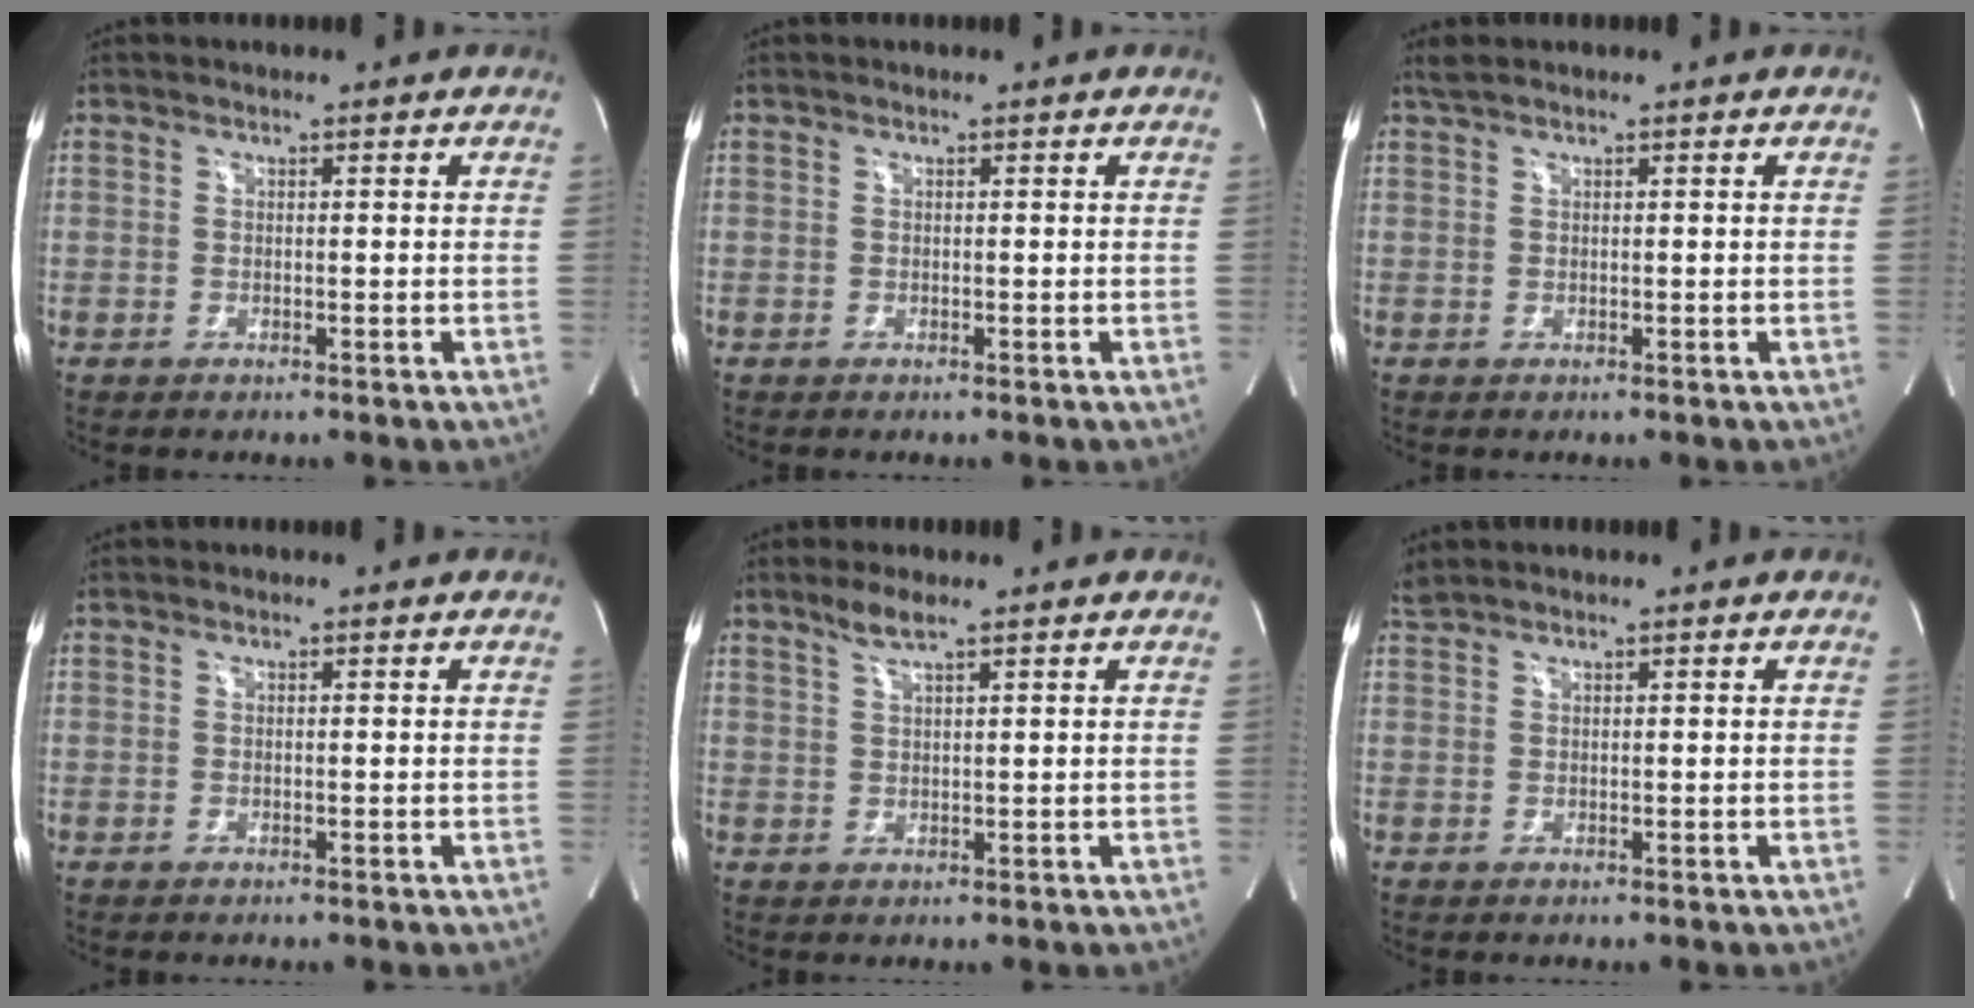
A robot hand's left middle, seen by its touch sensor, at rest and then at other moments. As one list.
[{"total": 0.0}, {"total": 1.3, "force": [1.0, 0.0, 0.7], "torque": [-0.022, 0.018, 0.025]}, {"total": 0.0}, {"total": 2.7, "force": [2.0, -0.1, 1.7], "torque": [-0.044, 0.000, 0.043]}, {"total": 1.2, "force": [1.1, -0.1, 0.2], "torque": [-0.012, 0.016, 0.031]}]